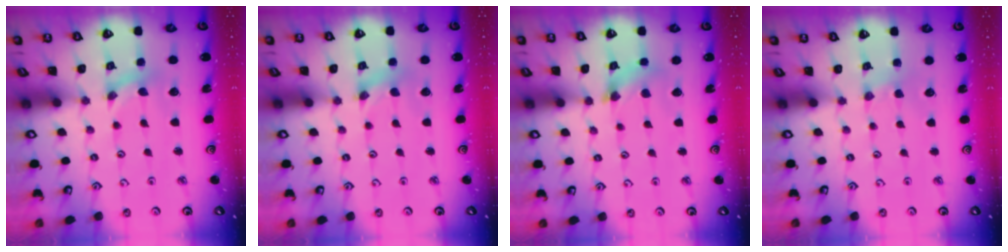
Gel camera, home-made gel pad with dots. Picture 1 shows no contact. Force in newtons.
{"total": 0.9, "press": 0.9, "slide": 0.2}
{"total": 4.1, "press": 4.1, "slide": 0.5}
{"total": 0.9, "press": 0.9, "slide": 0.2}